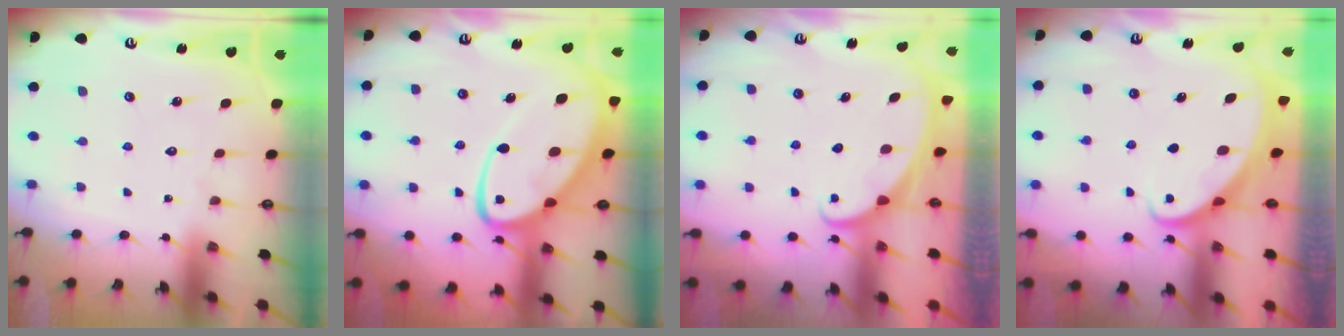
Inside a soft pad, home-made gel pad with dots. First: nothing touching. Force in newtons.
{"total": 15.8, "press": 15.7, "slide": 1.5}
{"total": 1.9, "press": 1.9, "slide": 0.1}
{"total": 2.2, "press": 2.2, "slide": 0.3}